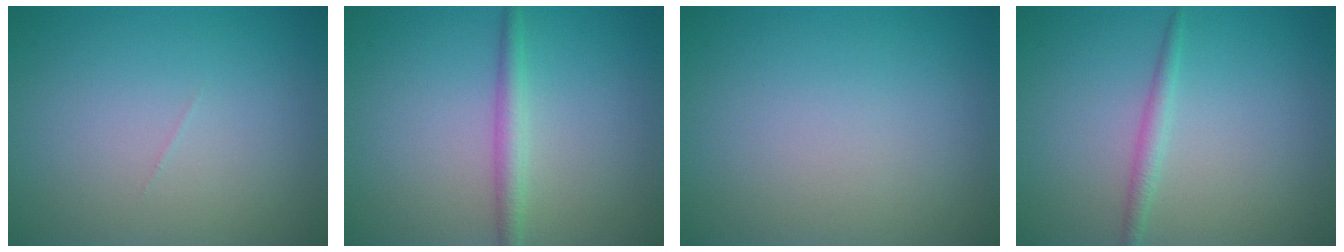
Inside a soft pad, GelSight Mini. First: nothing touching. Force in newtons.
{"total": 2.1, "press": 2.1, "slide": 0.0}
{"total": 0.0}
{"total": 1.4, "press": 1.4, "slide": 0.1}